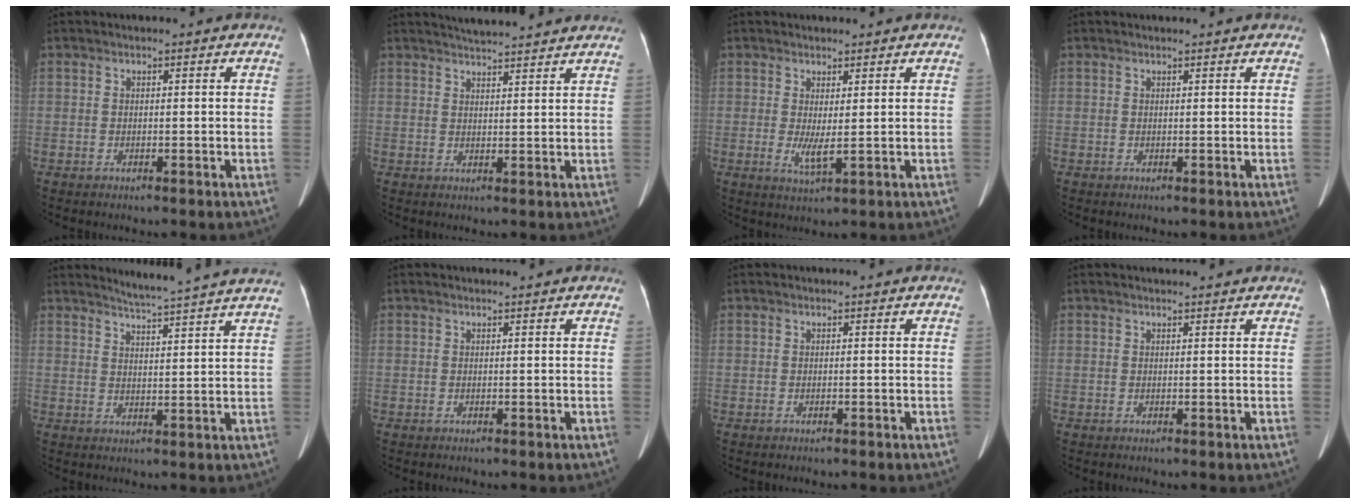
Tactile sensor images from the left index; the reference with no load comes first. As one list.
[{"total": 8.3, "force": [7.8, 0.2, 2.8], "torque": [-0.048, 0.024, 0.103]}, {"total": 2.8, "force": [0.4, 0.4, 2.8], "torque": [-0.053, -0.006, 0.016]}, {"total": 1.6, "force": [1.5, 0.2, 0.5], "torque": [-0.008, 0.017, 0.021]}, {"total": 12.1, "force": [11.2, -1.5, 4.2], "torque": [-0.074, -0.020, 0.138]}, {"total": 0.9, "force": [0.8, 0.0, 0.2], "torque": [-0.006, 0.008, 0.016]}, {"total": 0.0}, {"total": 3.1, "force": [3.0, 0.4, 0.9], "torque": [-0.013, 0.019, 0.037]}]